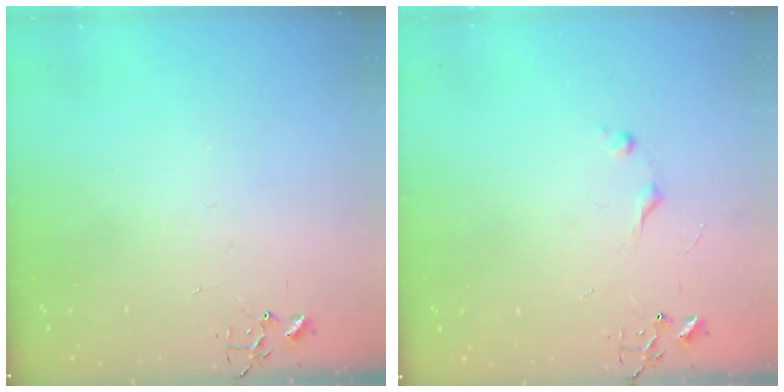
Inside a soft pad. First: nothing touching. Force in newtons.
{"total": 5.2, "press": 5.1, "slide": 0.7}